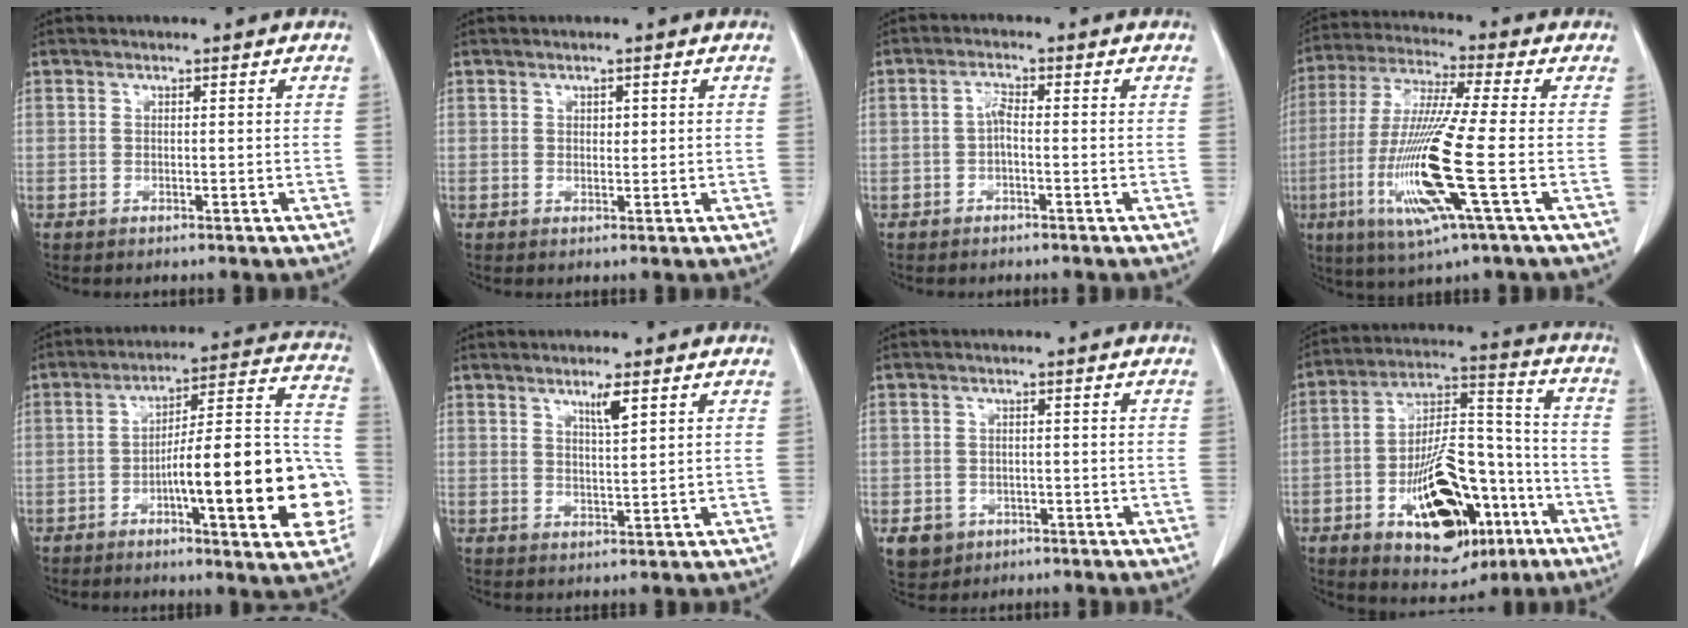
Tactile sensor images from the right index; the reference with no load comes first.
{"total": 1.0, "force": [0.3, 0.7, 0.7], "torque": [-0.007, 0.000, 0.004]}
{"total": 2.0, "force": [-0.6, 0.5, 1.8], "torque": [-0.033, 0.006, -0.011]}
{"total": 15.5, "force": [-4.1, -0.4, 14.9], "torque": [-0.313, -0.021, -0.084]}
{"total": 21.2, "force": [-5.8, 3.2, 20.2], "torque": [-0.221, 0.030, -0.071]}
{"total": 2.9, "force": [1.7, 0.1, 2.3], "torque": [-0.044, -0.005, 0.032]}
{"total": 4.6, "force": [-2.2, 4.0, 1.0], "torque": [-0.012, 0.006, -0.026]}
{"total": 20.3, "force": [-8.1, 9.2, 16.2], "torque": [-0.273, 0.020, -0.111]}